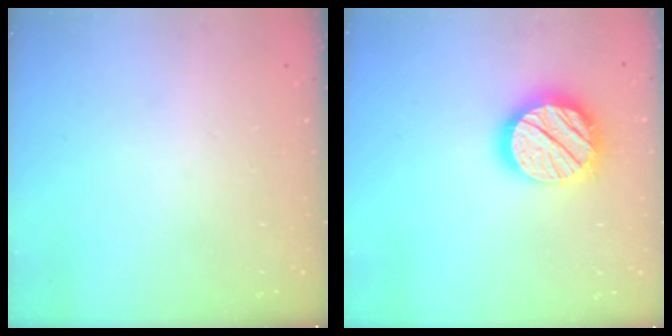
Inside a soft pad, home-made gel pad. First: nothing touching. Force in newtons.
{"total": 17.7, "press": 17.7, "slide": 0.8}